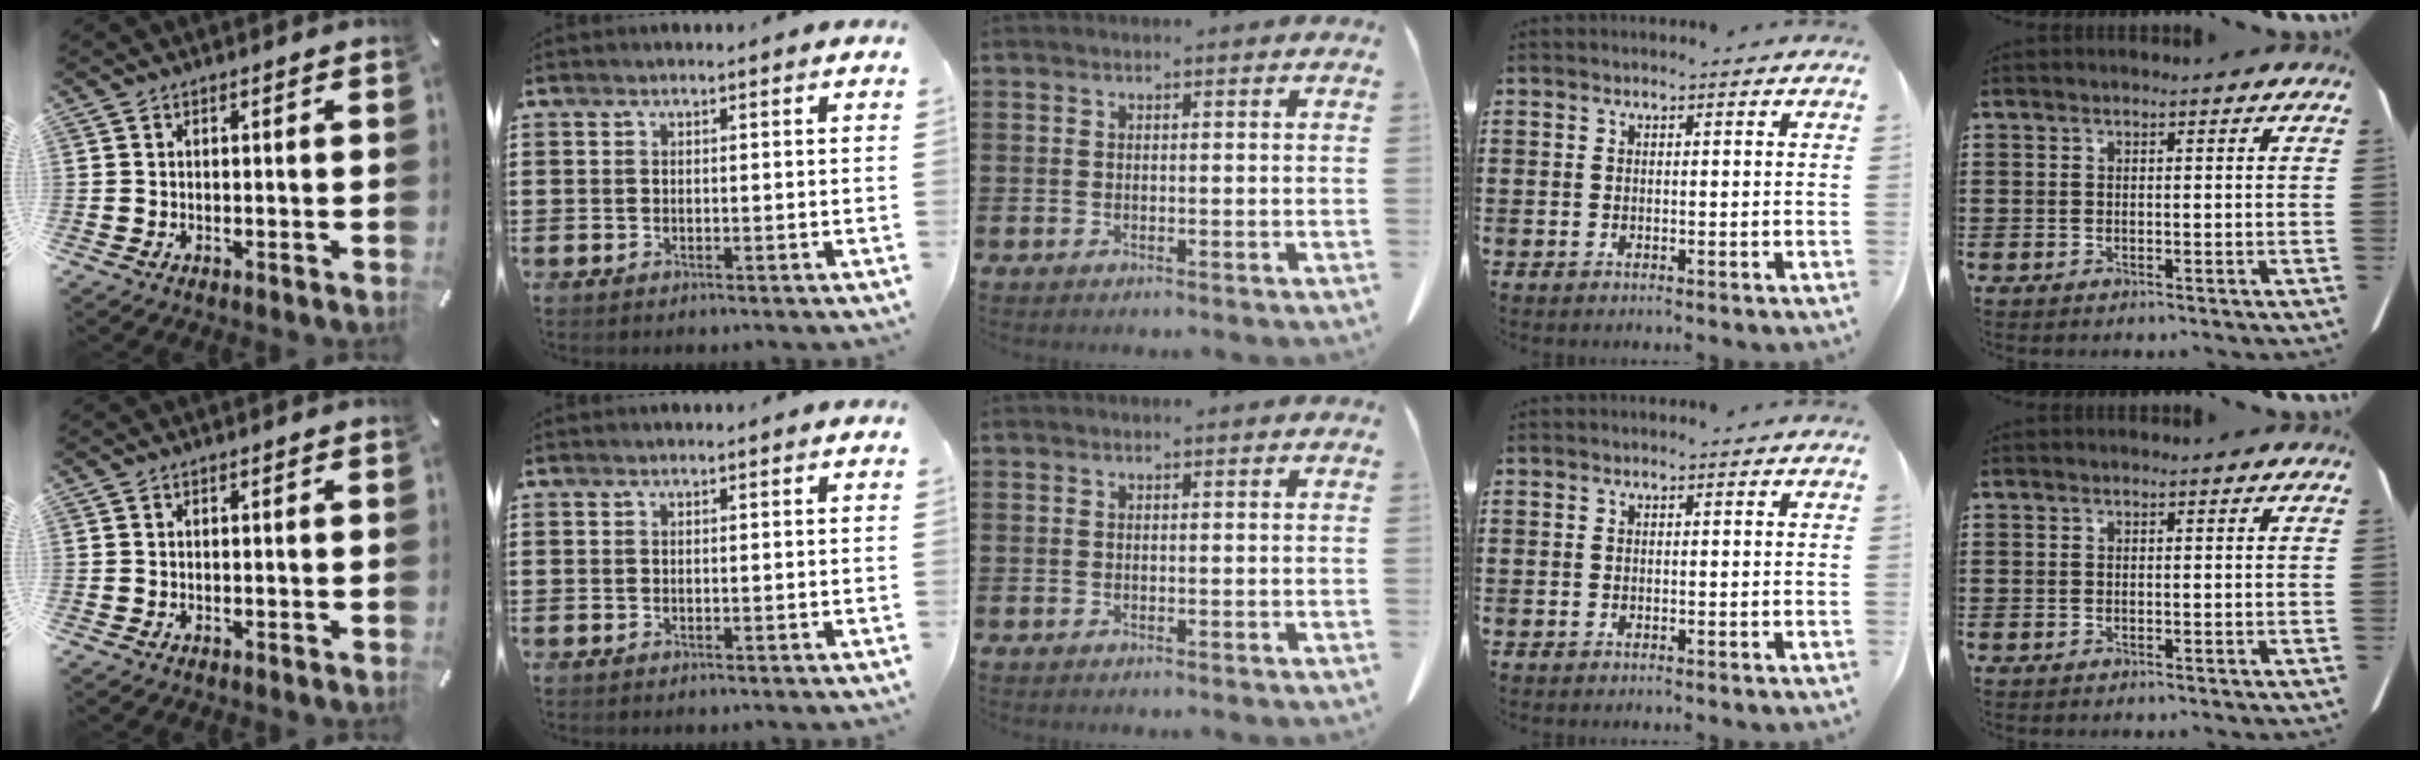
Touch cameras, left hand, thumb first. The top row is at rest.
{}